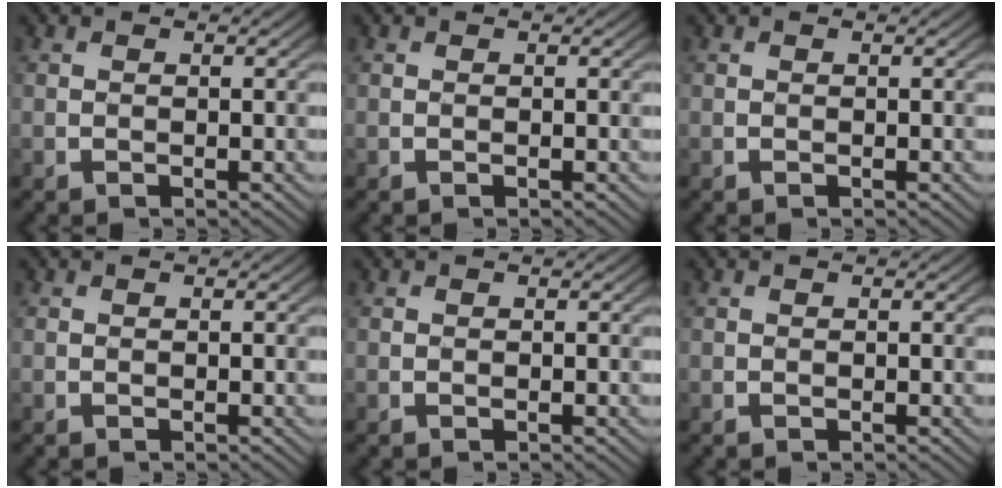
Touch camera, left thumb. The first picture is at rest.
{"total": 0.0}
{"total": 0.0}
{"total": 0.0}
{"total": 0.0}
{"total": 0.0}